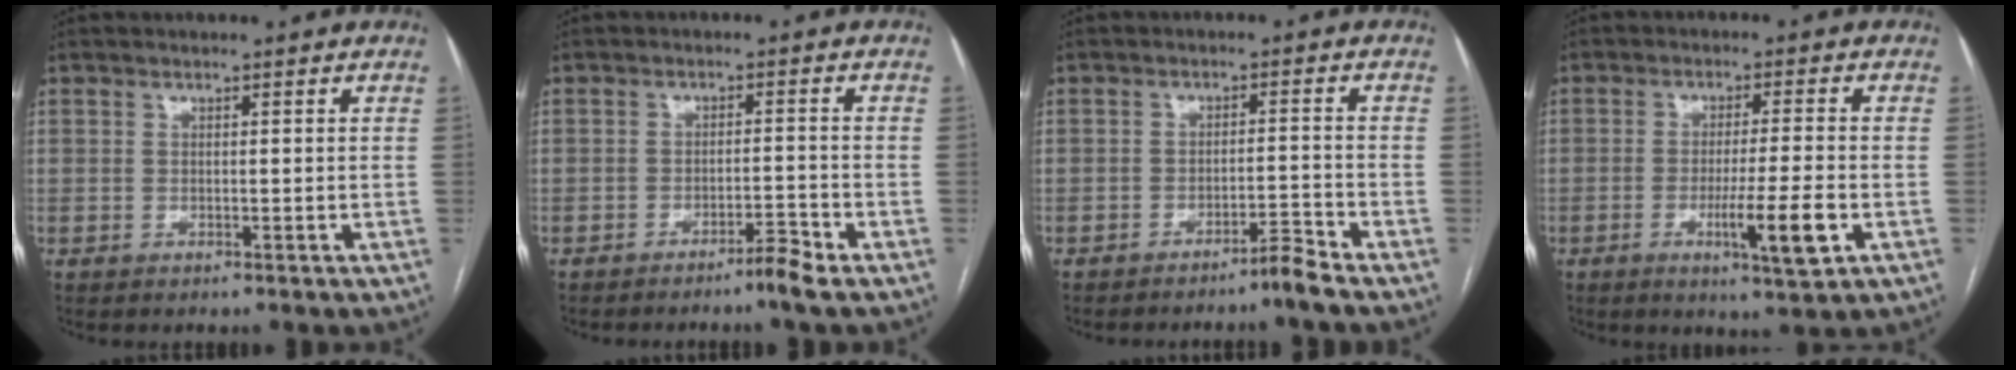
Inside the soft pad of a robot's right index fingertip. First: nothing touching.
{"total": 2.9, "force": [-2.4, -0.6, 1.6], "torque": [-0.024, -0.002, -0.042]}
{"total": 3.3, "force": [-2.9, -0.9, 1.3], "torque": [-0.016, -0.008, -0.050]}
{"total": 7.5, "force": [-2.7, -0.2, 7.1], "torque": [-0.114, -0.016, -0.042]}